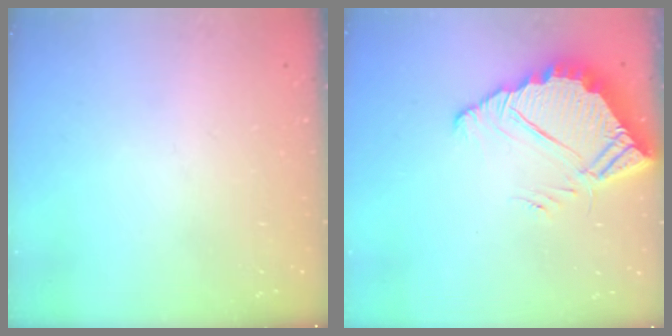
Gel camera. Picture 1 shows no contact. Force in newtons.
{"total": 7.6, "press": 7.6, "slide": 0.8}